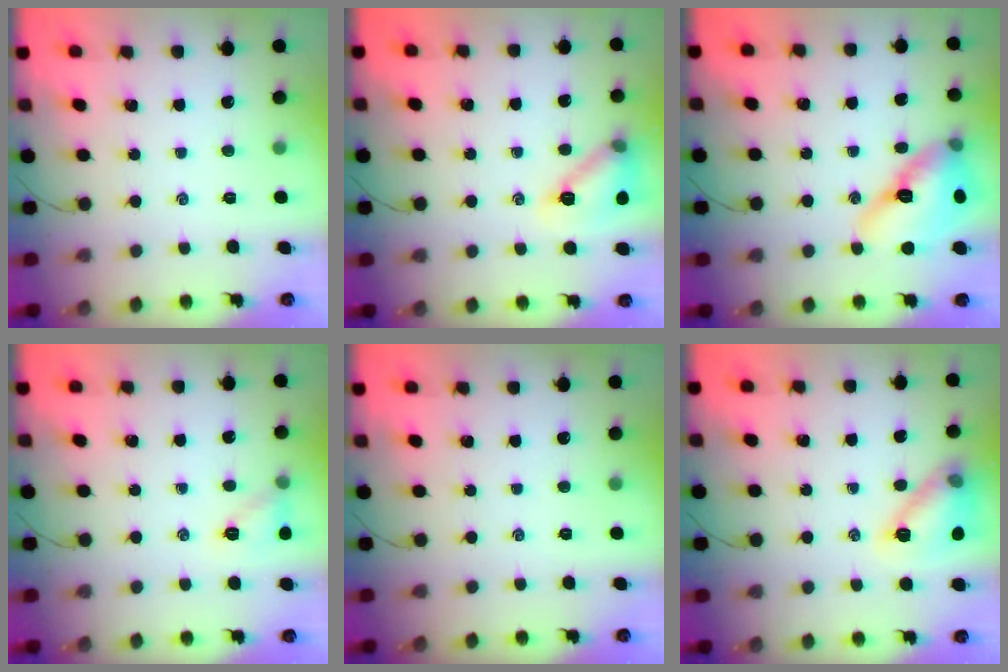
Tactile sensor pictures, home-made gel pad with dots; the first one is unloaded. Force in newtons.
{"total": 13.3, "press": 13.3, "slide": 0.9}
{"total": 15.5, "press": 15.0, "slide": 4.1}
{"total": 7.2, "press": 7.2, "slide": 1.0}
{"total": 0.0}
{"total": 12.5, "press": 12.5, "slide": 0.5}